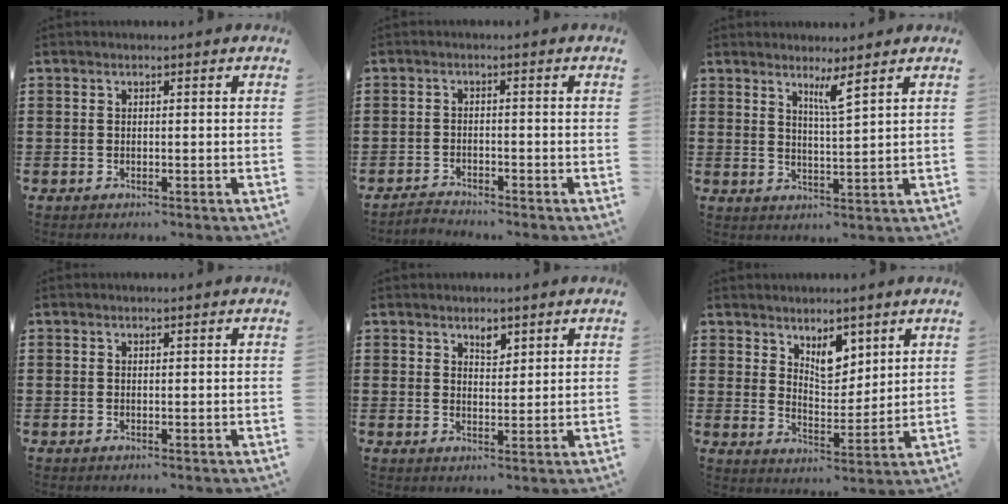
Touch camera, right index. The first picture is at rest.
{"total": 1.8, "force": [-1.8, 0.1, 0.0], "torque": [-0.006, 0.004, -0.038]}
{"total": 3.5, "force": [2.6, -0.3, 2.3], "torque": [-0.043, -0.004, 0.043]}
{"total": 0.0}
{"total": 2.6, "force": [2.0, 1.2, 1.1], "torque": [-0.018, -0.001, 0.035]}
{"total": 6.1, "force": [4.2, 3.2, 3.0], "torque": [-0.057, -0.007, 0.074]}